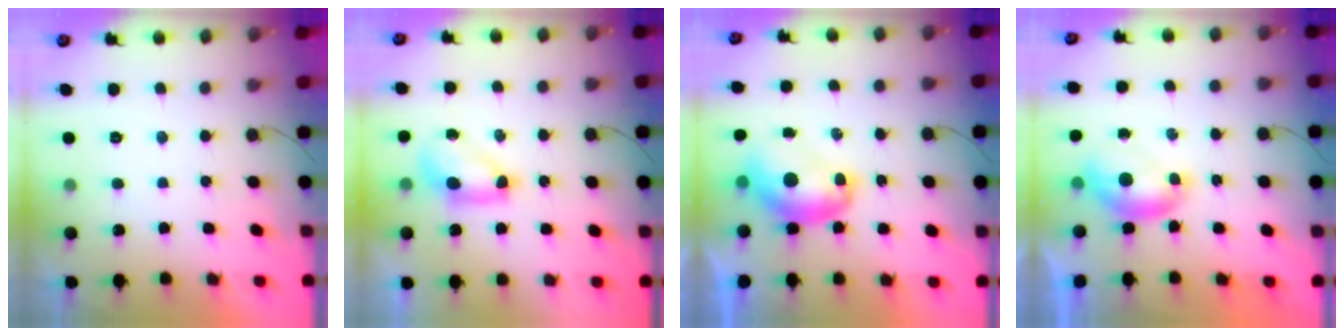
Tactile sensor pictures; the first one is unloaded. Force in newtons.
{"total": 7.5, "press": 7.4, "slide": 1.1}
{"total": 9.1, "press": 9.0, "slide": 1.0}
{"total": 6.3, "press": 6.2, "slide": 0.9}